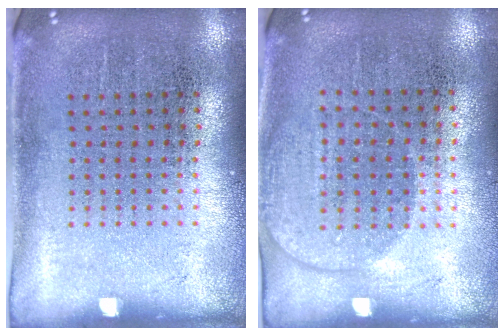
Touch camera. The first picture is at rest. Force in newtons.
{"total": 1.4, "press": 1.2, "slide": 0.7}